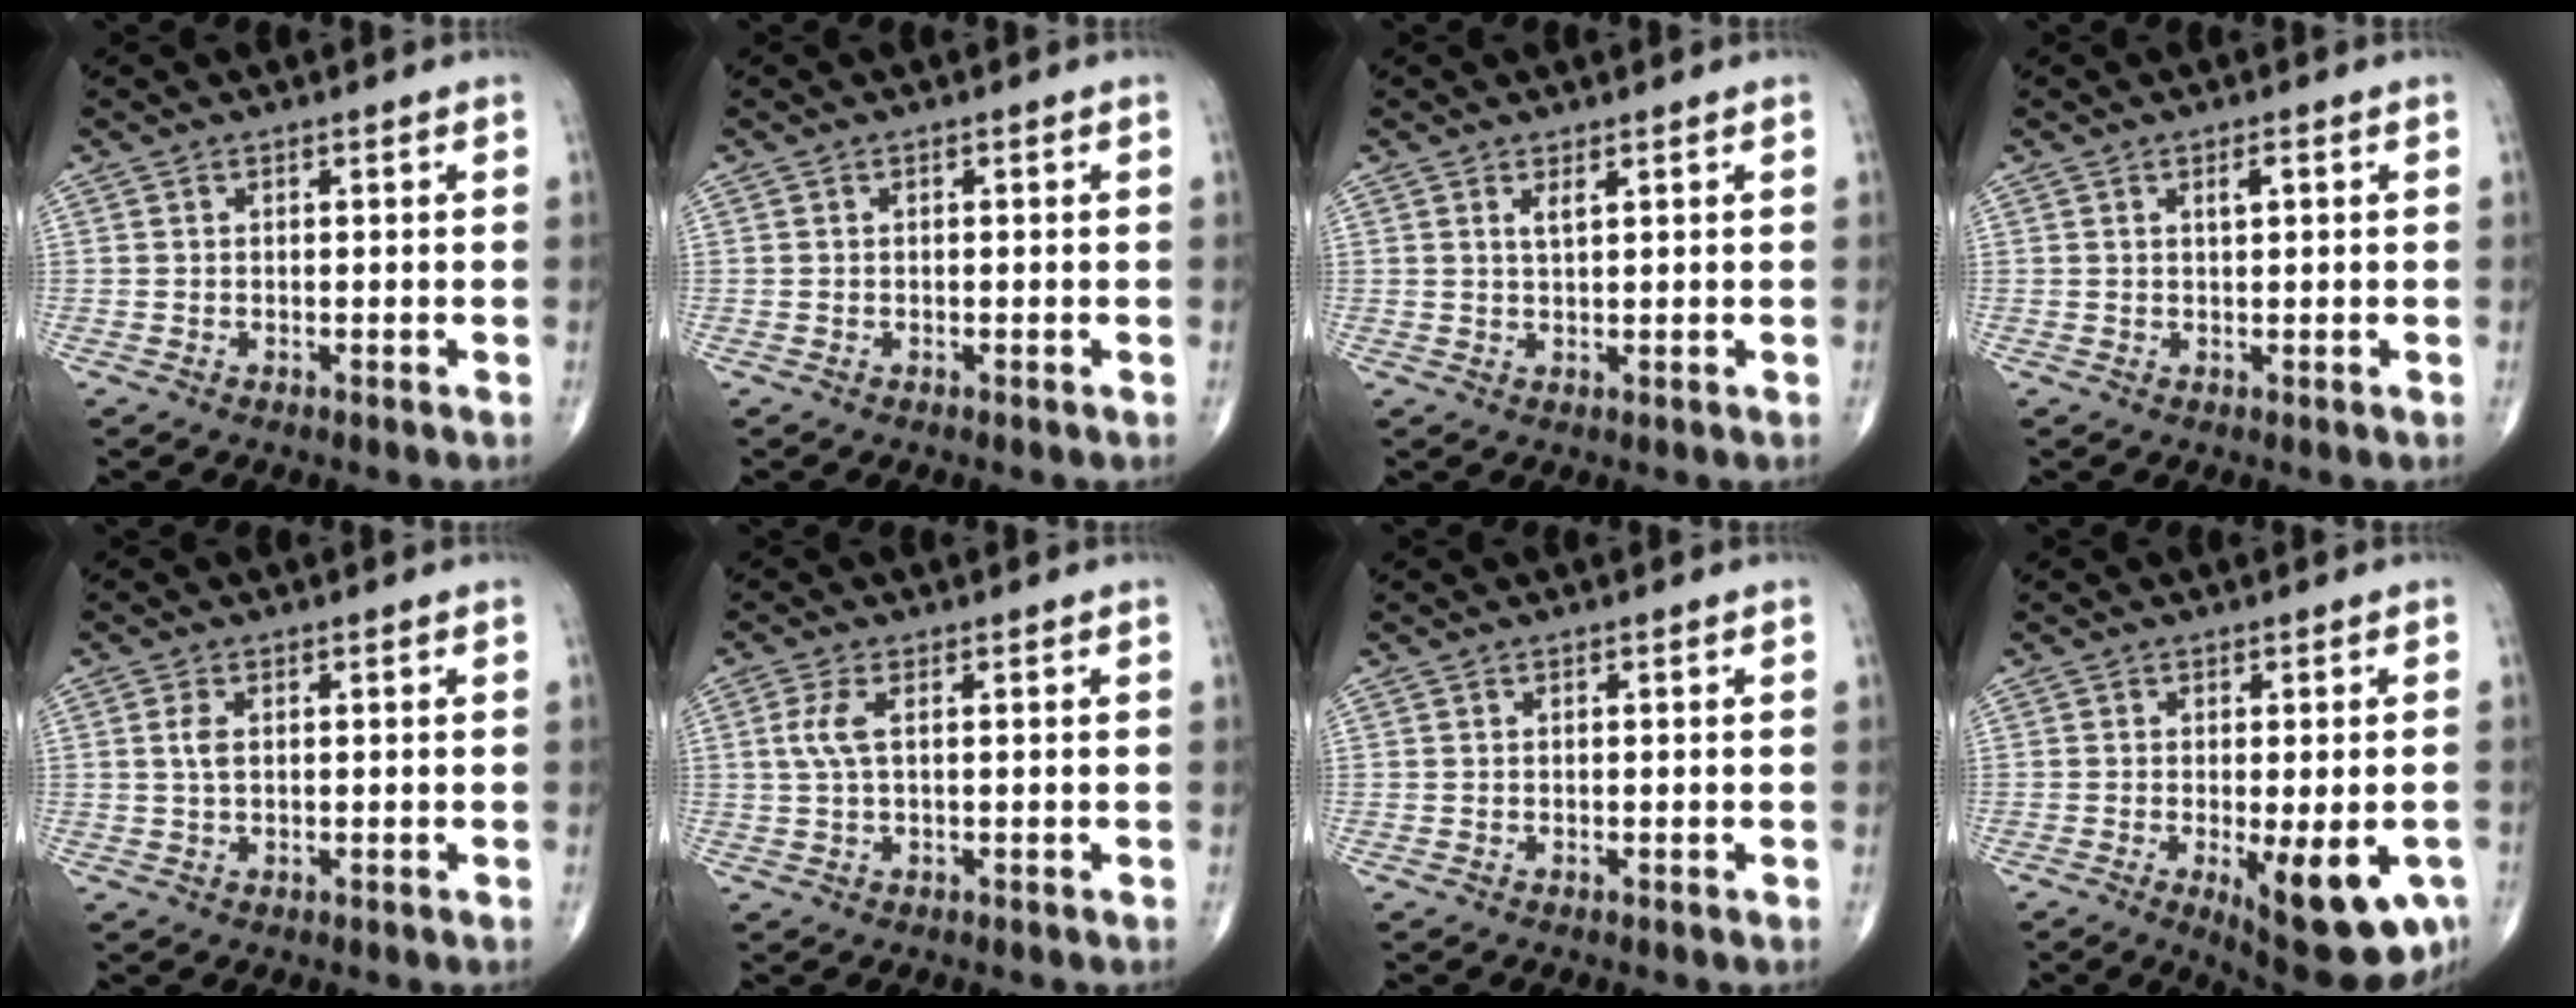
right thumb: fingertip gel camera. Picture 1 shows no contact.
{"total": 0.0}
{"total": 1.6, "force": [0.9, 0.3, 1.3], "torque": [-0.024, -0.005, 0.019]}
{"total": 1.6, "force": [0.6, 0.5, 1.4], "torque": [-0.024, -0.001, 0.010]}
{"total": 2.3, "force": [0.5, 1.1, 1.9], "torque": [-0.042, 0.003, 0.009]}
{"total": 3.4, "force": [0.6, 1.1, 3.1], "torque": [-0.090, 0.008, 0.015]}
{"total": 0.0}
{"total": 13.1, "force": [-4.6, 4.3, 11.5], "torque": [-0.124, -0.010, -0.050]}